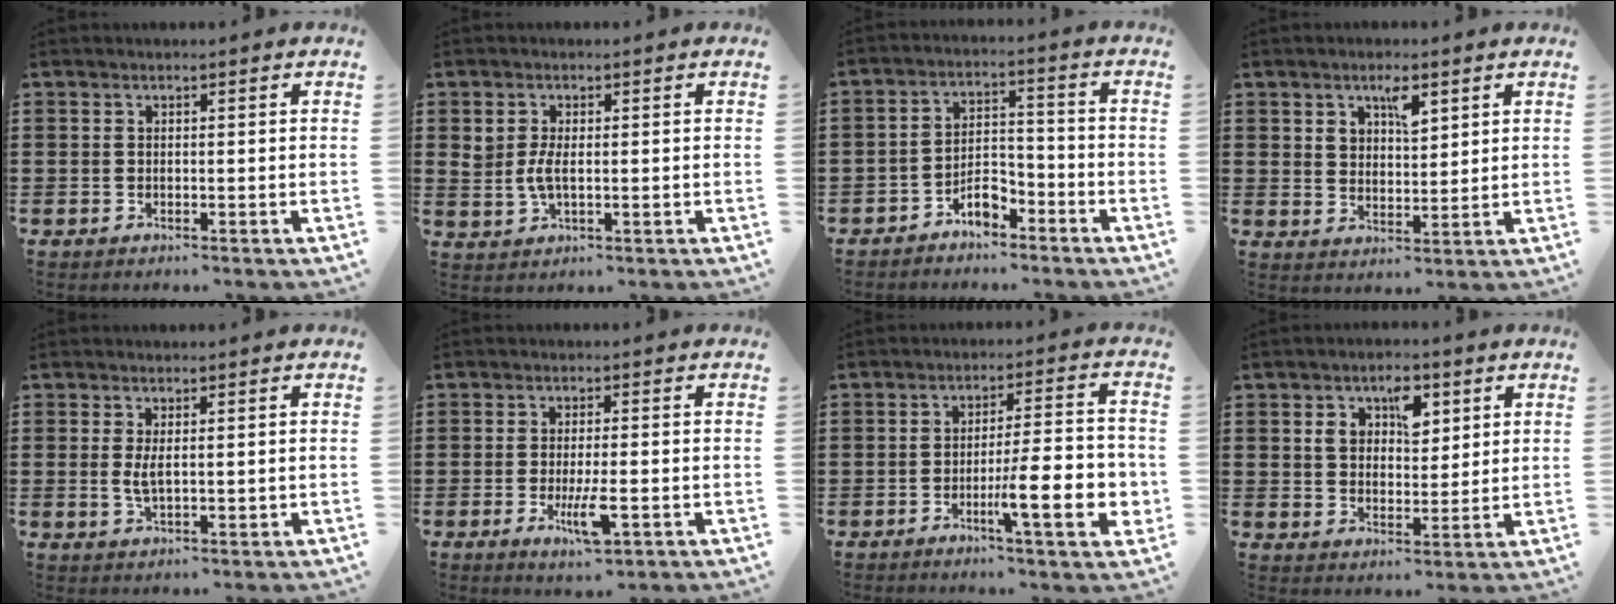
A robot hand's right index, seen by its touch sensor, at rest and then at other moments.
{"total": 3.4, "force": [0.1, 1.6, 3.0], "torque": [-0.076, -0.004, -0.002]}
{"total": 5.0, "force": [-3.8, 2.1, 2.3], "torque": [-0.040, 0.014, -0.073]}
{"total": 4.1, "force": [2.5, 1.9, 2.6], "torque": [-0.035, -0.003, 0.039]}
{"total": 3.0, "force": [0.5, 1.0, 2.8], "torque": [-0.057, 0.000, 0.008]}
{"total": 5.7, "force": [-1.9, 1.5, 5.2], "torque": [-0.104, -0.013, -0.033]}
{"total": 11.1, "force": [-3.5, 1.9, 10.4], "torque": [-0.156, -0.008, -0.060]}
{"total": 5.8, "force": [2.8, 3.5, 3.7], "torque": [-0.070, 0.010, 0.045]}